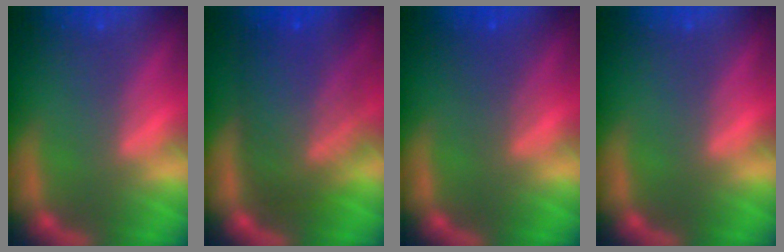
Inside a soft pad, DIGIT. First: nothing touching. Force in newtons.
{"total": 9.5}
{"total": 2.4}
{"total": 0.0}